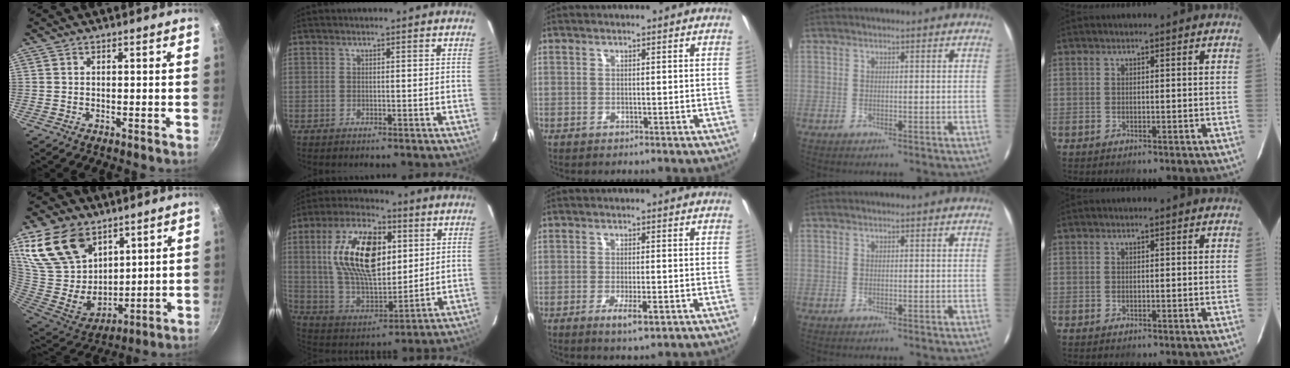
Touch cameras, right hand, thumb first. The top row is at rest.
{"thumb": {"total": 20.6, "force": [11.4, 13.7, 10.2], "torque": [-0.167, -0.054, 0.233]}, "index": {"total": 20.8, "force": [5.6, 10.7, 16.9], "torque": [-0.322, 0.020, 0.111]}, "middle": {"total": 4.2, "force": [-1.9, 0.8, 3.7], "torque": [-0.072, -0.011, -0.030]}}